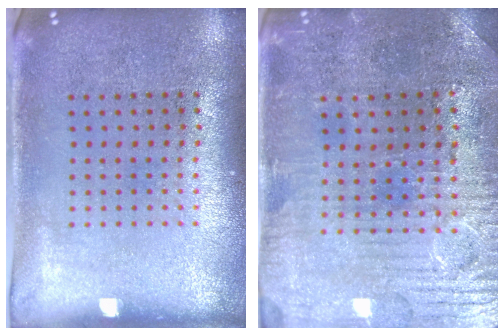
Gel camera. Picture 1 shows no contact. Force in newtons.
{"total": 1.7, "press": 1.7, "slide": 0.5}